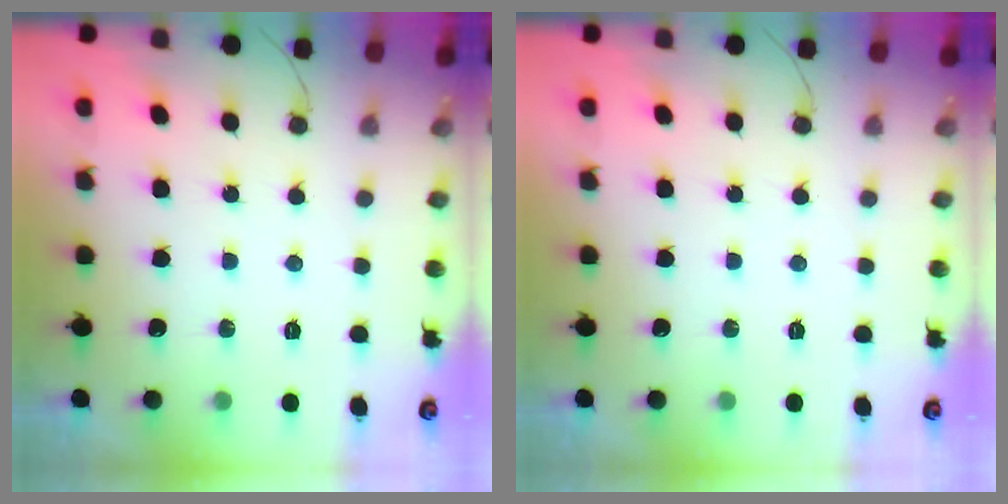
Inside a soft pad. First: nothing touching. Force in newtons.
{"total": 0.0}